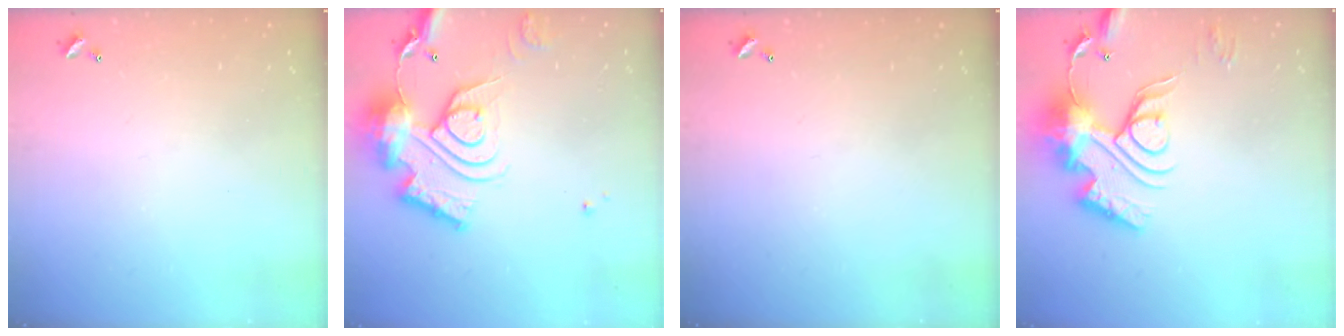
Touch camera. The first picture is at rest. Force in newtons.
{"total": 21.9, "press": 21.7, "slide": 2.3}
{"total": 0.0}
{"total": 18.4, "press": 18.3, "slide": 1.8}